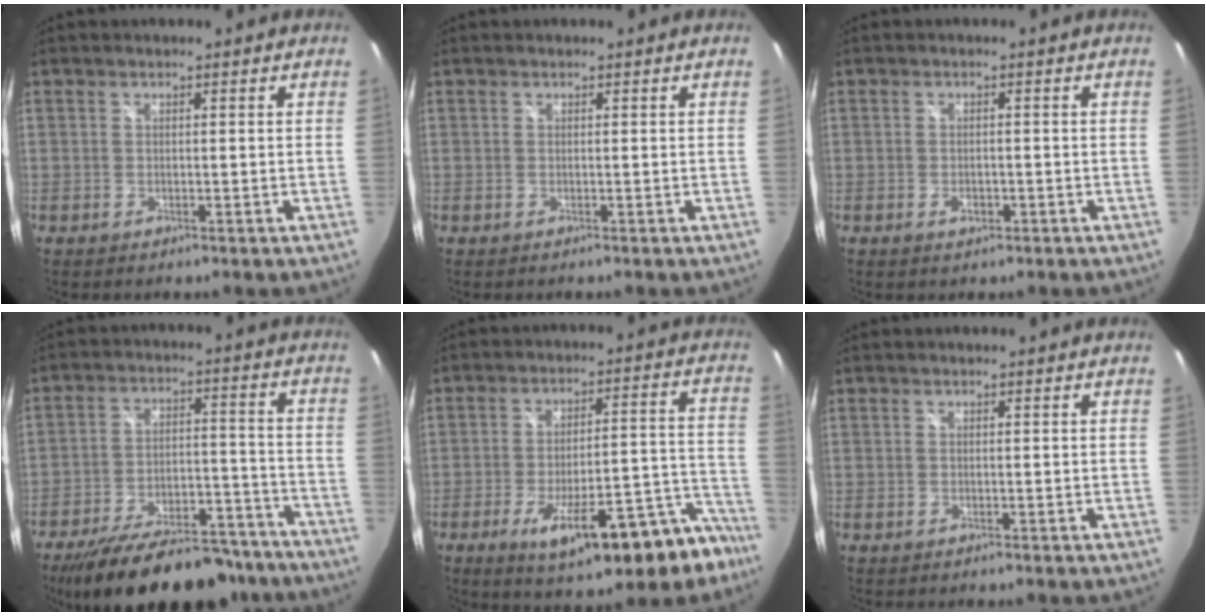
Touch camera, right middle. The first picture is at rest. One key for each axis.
{"total": 0.0}
{"total": 1.9, "fx": -0.9, "fy": 1.3, "fz": 1.1, "tx": -0.017, "ty": 0.001, "tz": -0.013}
{"total": 25.3, "fx": -20.5, "fy": 9.1, "fz": 11.7, "tx": -0.212, "ty": -0.001, "tz": -0.279}
{"total": 19.8, "fx": -13.6, "fy": 5.7, "fz": 13.3, "tx": -0.189, "ty": 0.001, "tz": -0.187}
{"total": 0.0}